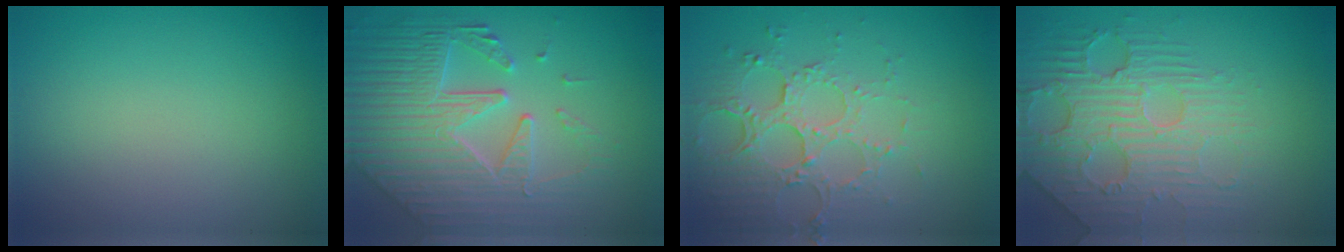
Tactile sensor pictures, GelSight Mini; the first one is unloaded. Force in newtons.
{"total": 7.4, "press": 5.8, "slide": 4.6}
{"total": 5.1, "press": 3.7, "slide": 3.6}
{"total": 4.4, "press": 4.0, "slide": 1.7}